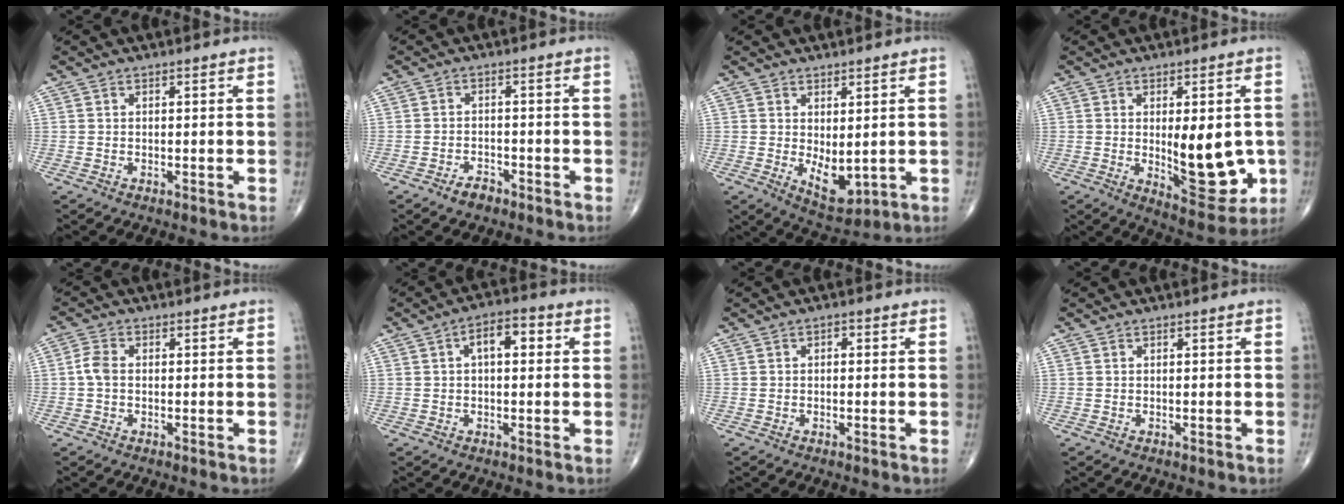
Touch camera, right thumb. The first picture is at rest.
{"total": 3.0, "force": [-2.2, 1.5, 1.3], "torque": [-0.019, 0.011, -0.035]}
{"total": 6.4, "force": [0.0, 3.2, 5.6], "torque": [-0.071, -0.015, 0.017]}
{"total": 13.3, "force": [-1.1, 5.7, 12.0], "torque": [-0.125, -0.022, 0.001]}
{"total": 3.1, "force": [-0.2, 2.0, 2.3], "torque": [-0.050, 0.007, -0.011]}
{"total": 6.3, "force": [1.4, 3.2, 5.2], "torque": [-0.073, 0.019, 0.014]}
{"total": 1.1, "force": [0.1, 0.7, 0.8], "torque": [-0.005, 0.003, -0.003]}
{"total": 0.0}